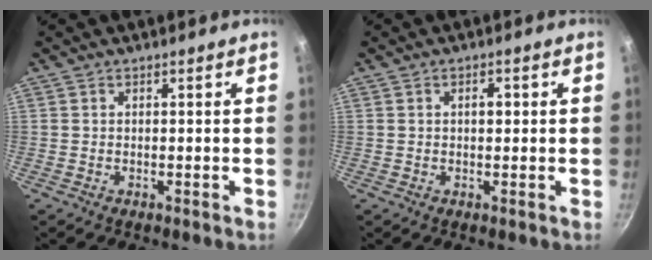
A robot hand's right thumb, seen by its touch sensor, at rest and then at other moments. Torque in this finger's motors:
{"motor_torque": [-0.11, -0.16, -0.12, 0.12, -0.02]}